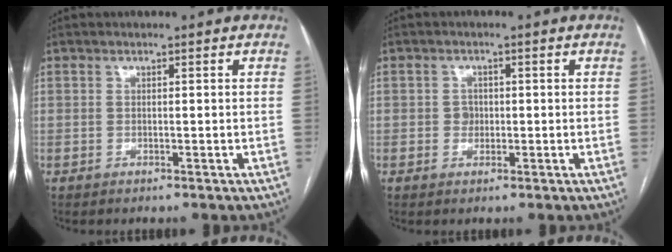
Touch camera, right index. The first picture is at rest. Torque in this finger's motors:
{"motor_torque": [0.39, 0.07, 0.02, 0.01]}